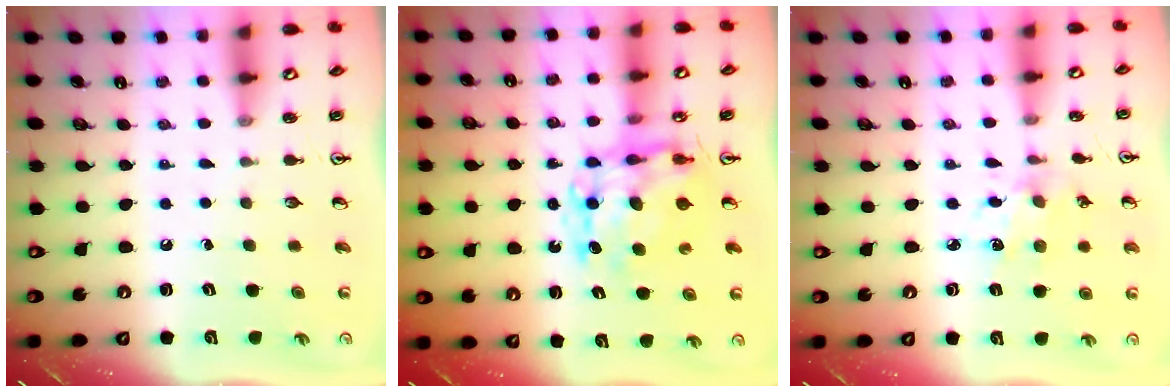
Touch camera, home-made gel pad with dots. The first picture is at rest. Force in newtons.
{"total": 11.6, "press": 11.5, "slide": 0.9}
{"total": 2.9, "press": 2.9, "slide": 0.2}